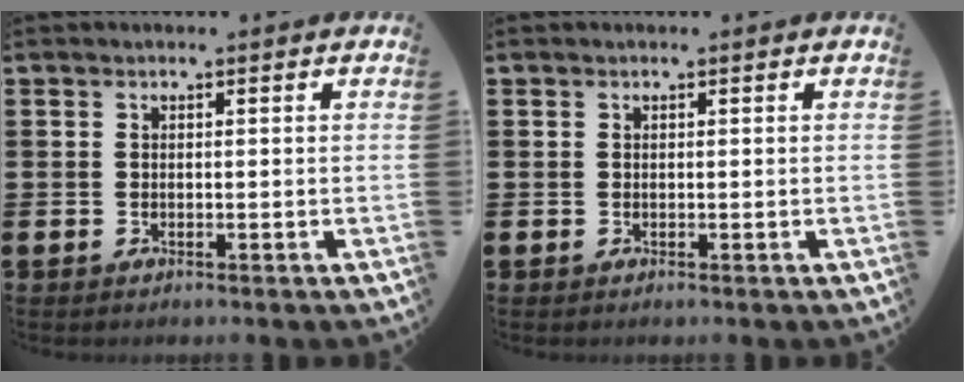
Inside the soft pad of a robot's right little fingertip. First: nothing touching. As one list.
[{"total": 0.0}]